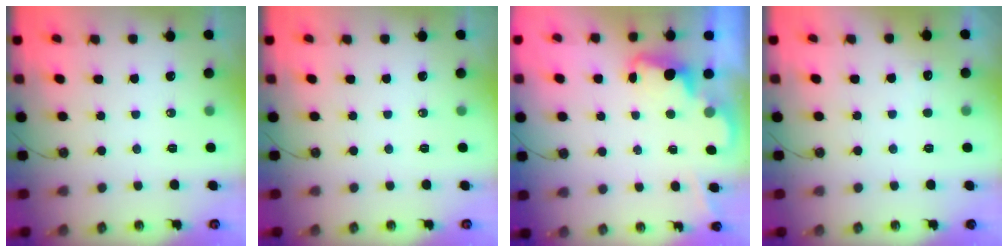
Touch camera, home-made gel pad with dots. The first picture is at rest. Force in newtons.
{"total": 0.0}
{"total": 2.4, "press": 2.4, "slide": 0.5}
{"total": 2.5, "press": 2.3, "slide": 1.0}